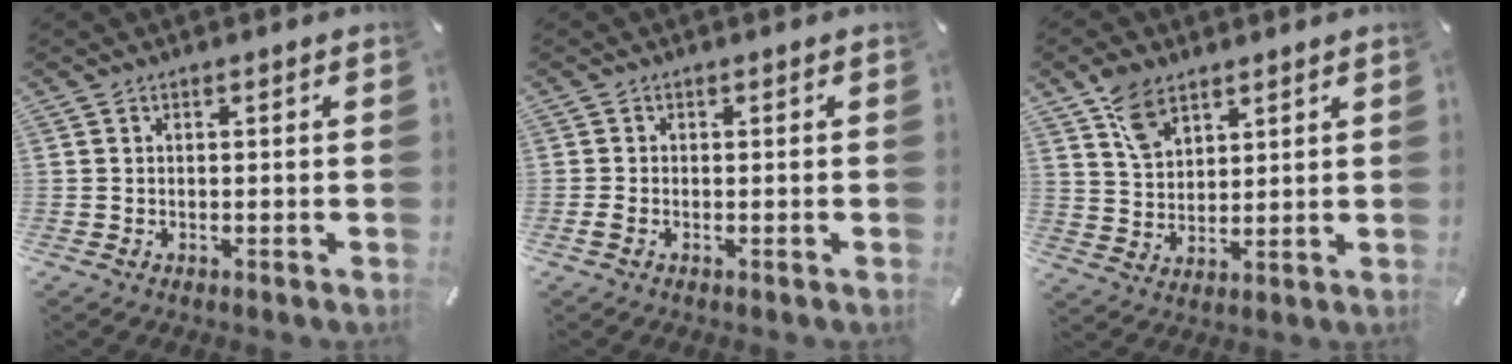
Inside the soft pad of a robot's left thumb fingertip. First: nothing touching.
{"total": 1.2, "force": [-0.3, 0.5, 1.0], "torque": [-0.017, -0.001, -0.006]}
{"total": 7.8, "force": [5.1, 4.9, 3.3], "torque": [-0.066, -0.011, 0.097]}